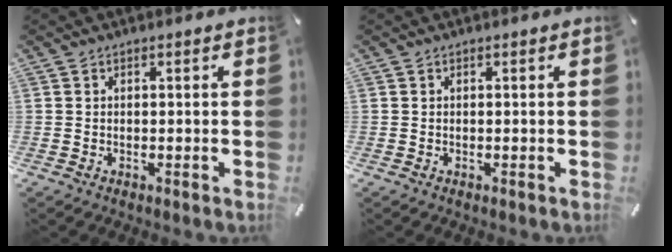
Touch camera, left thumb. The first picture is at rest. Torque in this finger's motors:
{"motor_torque": [0.00, 0.00, -0.06, 0.06, 0.00]}